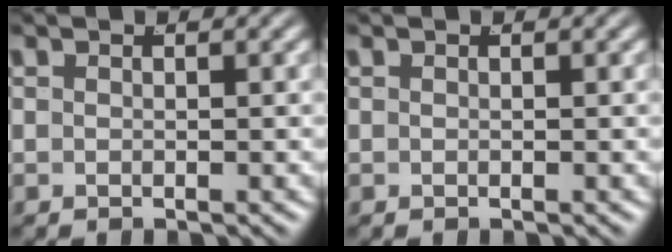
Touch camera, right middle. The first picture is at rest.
{"total": 0.0}